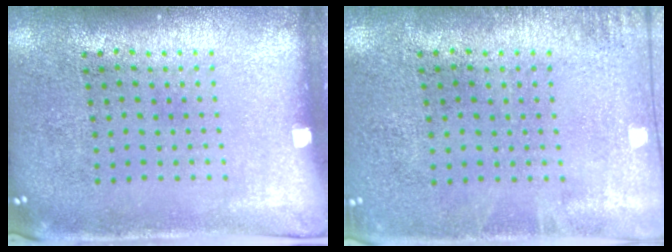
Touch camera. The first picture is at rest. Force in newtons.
{"total": 0.9, "press": 0.9, "slide": 0.2}